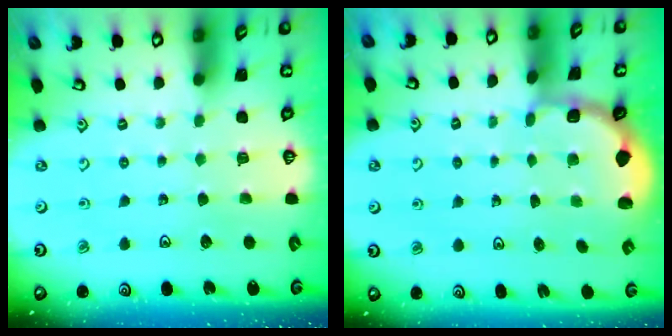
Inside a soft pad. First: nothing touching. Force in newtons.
{"total": 1.8, "press": 1.6, "slide": 0.7}